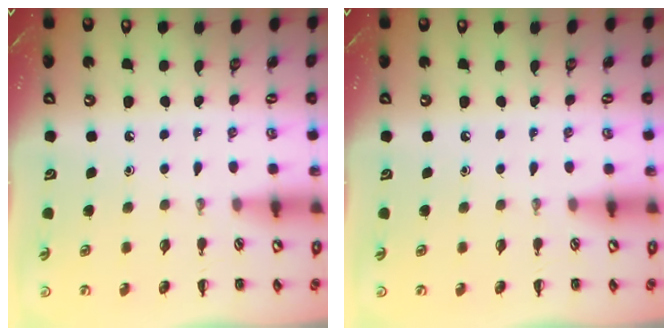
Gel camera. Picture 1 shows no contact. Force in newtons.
{"total": 0.0}